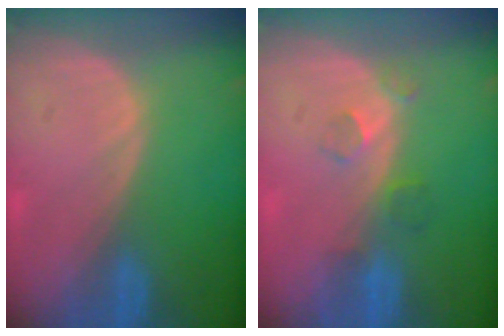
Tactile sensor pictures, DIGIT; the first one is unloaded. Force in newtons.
{"total": 3.3, "press": 2.8, "slide": 1.7}